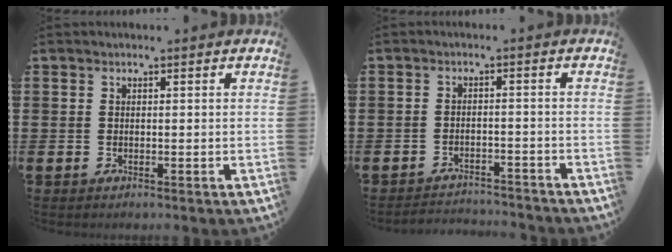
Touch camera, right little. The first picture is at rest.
{"total": 2.3, "force": [-2.3, 0.0, -0.2], "torque": [-0.004, 0.004, -0.051]}